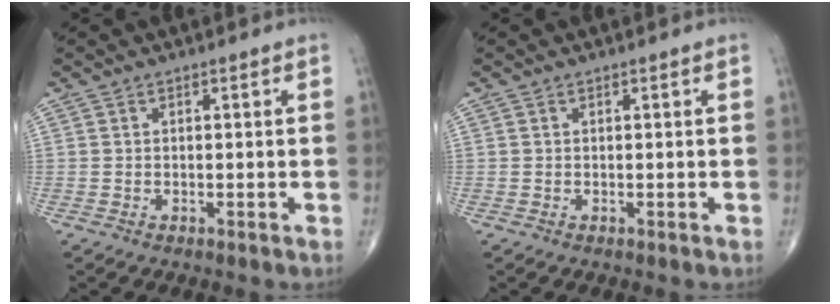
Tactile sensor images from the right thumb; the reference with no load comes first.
{"total": 0.0}